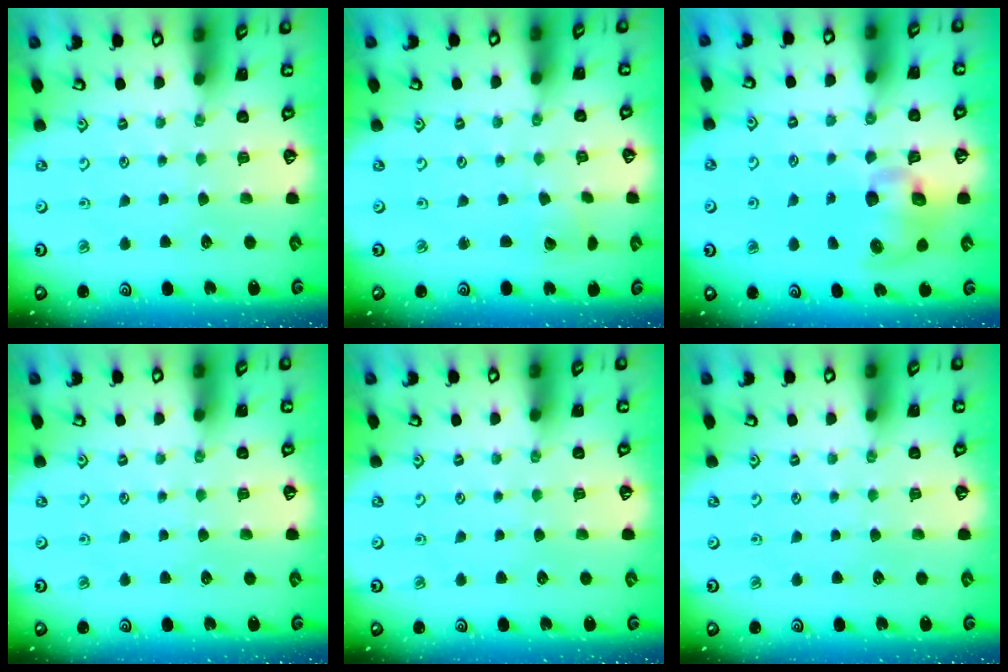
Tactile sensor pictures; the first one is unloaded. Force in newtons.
{"total": 2.4, "press": 2.4, "slide": 0.2}
{"total": 9.9, "press": 9.8, "slide": 1.9}
{"total": 0.0}
{"total": 0.0}
{"total": 0.0}